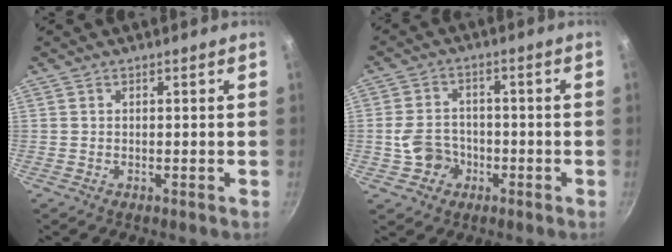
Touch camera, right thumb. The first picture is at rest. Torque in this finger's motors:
{"motor_torque": [-0.71, 0.26, 0.26, 0.39, 0.01]}